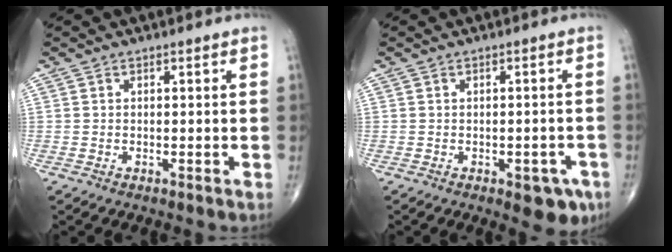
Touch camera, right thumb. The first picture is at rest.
{"total": 5.7, "force": [-2.8, 2.8, 4.1], "torque": [-0.028, 0.008, -0.027]}